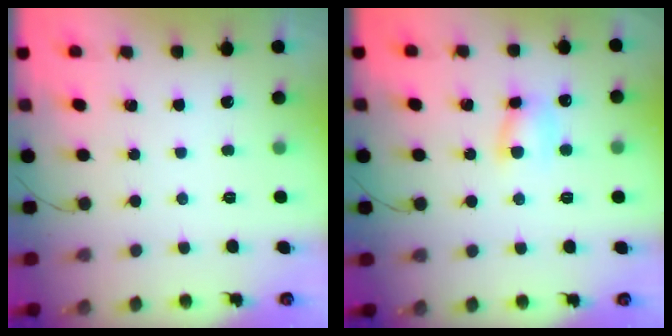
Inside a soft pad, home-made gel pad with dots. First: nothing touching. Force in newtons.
{"total": 5.8, "press": 5.8, "slide": 0.6}